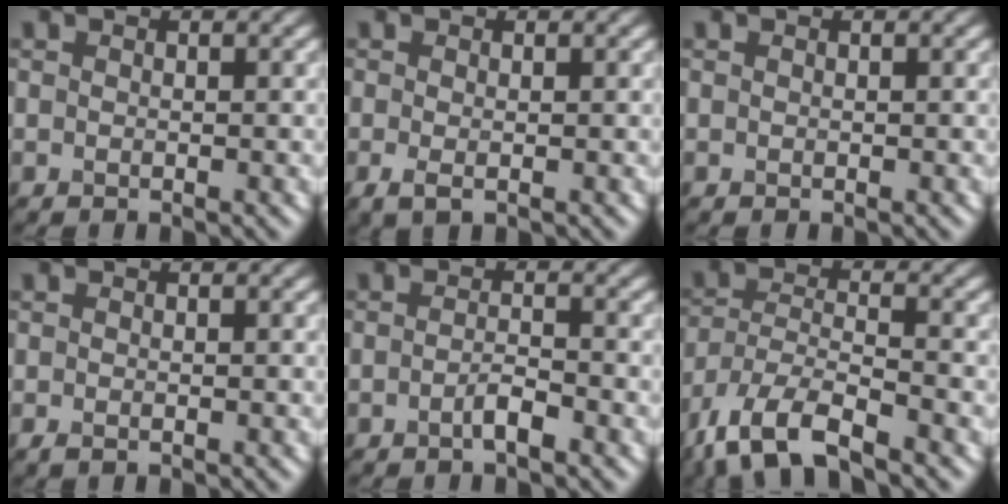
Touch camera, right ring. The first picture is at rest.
{"total": 1.4, "force": [-0.4, 0.4, 1.2], "torque": [-0.028, -0.008, -0.009]}
{"total": 0.0}
{"total": 0.6, "force": [-0.3, 0.1, 0.5], "torque": [-0.010, -0.004, -0.005]}
{"total": 1.7, "force": [-0.9, 0.3, 1.4], "torque": [-0.026, 0.003, -0.019]}
{"total": 8.5, "force": [-5.9, 2.9, 5.4], "torque": [-0.107, -0.013, -0.121]}